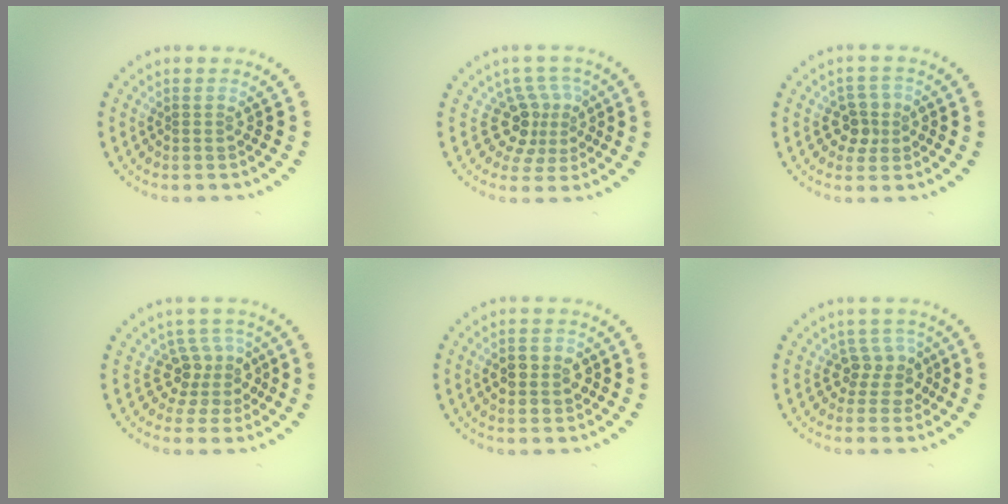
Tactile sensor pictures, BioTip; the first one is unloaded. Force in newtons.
{"total": 3.8, "press": 2.5, "slide": 2.8}
{"total": 2.5, "press": 2.3, "slide": 0.9}
{"total": 3.0, "press": 2.2, "slide": 2.0}
{"total": 2.9, "press": 2.9, "slide": 0.1}
{"total": 2.6, "press": 2.0, "slide": 1.7}